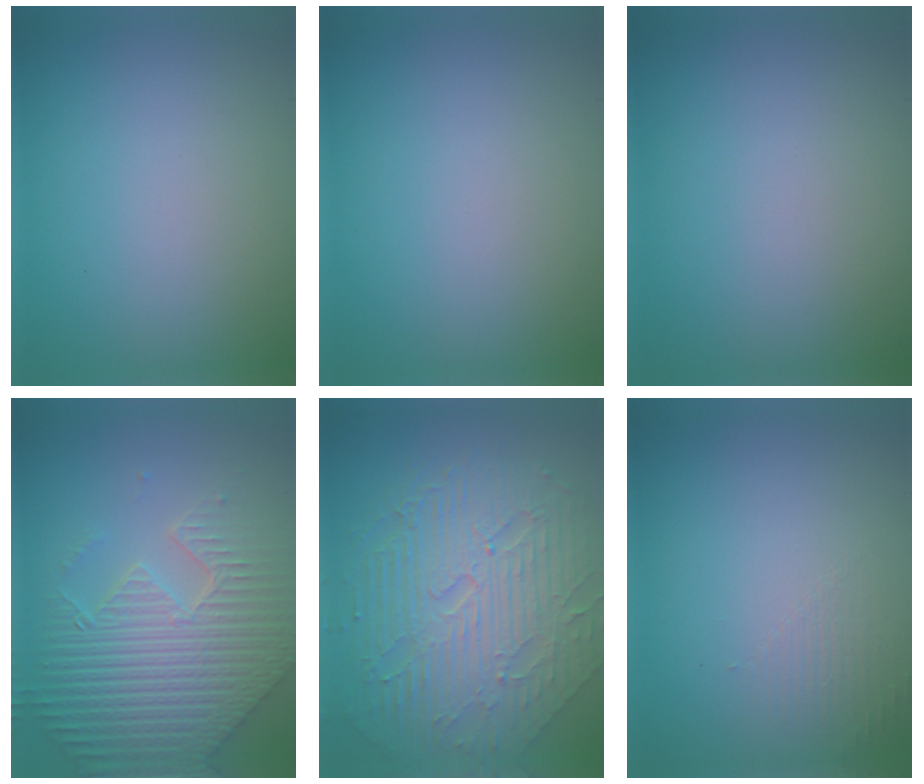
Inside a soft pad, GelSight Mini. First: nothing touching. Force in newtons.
{"total": 0.0}
{"total": 0.0}
{"total": 9.3, "press": 6.5, "slide": 6.6}
{"total": 10.3, "press": 6.8, "slide": 7.7}
{"total": 1.3, "press": 0.1, "slide": 1.3}